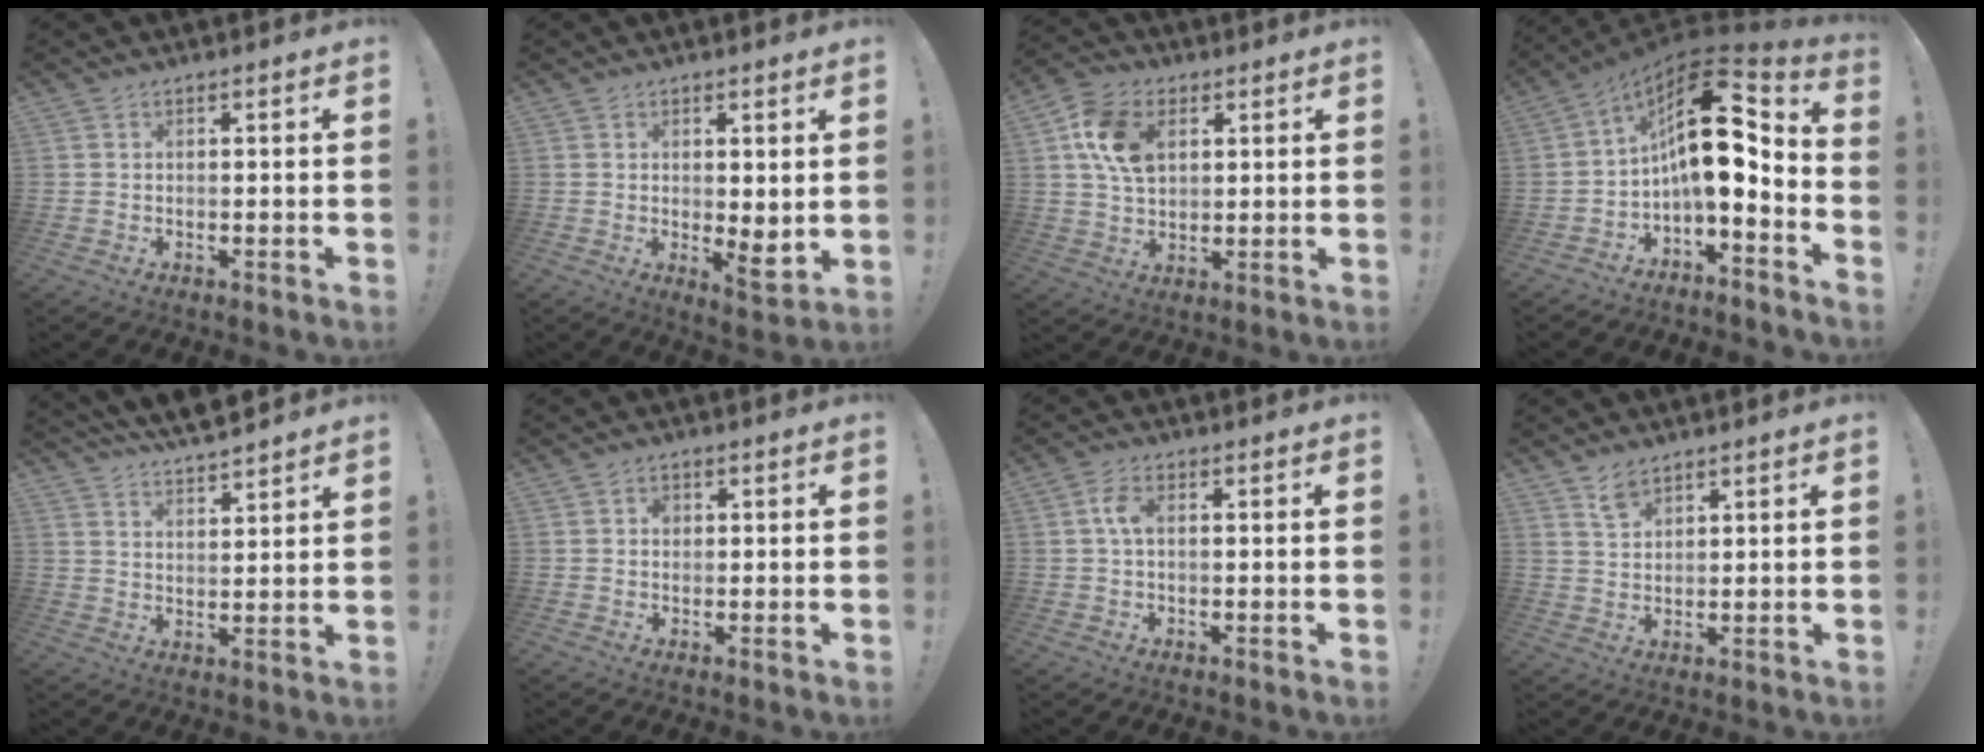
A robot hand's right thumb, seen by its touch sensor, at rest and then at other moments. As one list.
[{"total": 4.9, "force": [0.4, 2.1, 4.4], "torque": [-0.040, -0.020, 0.011]}, {"total": 13.3, "force": [4.3, 9.1, 8.7], "torque": [-0.151, 0.006, 0.084]}, {"total": 18.2, "force": [3.2, 8.0, 16.0], "torque": [-0.267, -0.015, 0.055]}, {"total": 6.9, "force": [6.4, 1.3, 2.0], "torque": [-0.046, -0.049, 0.117]}, {"total": 1.8, "force": [0.4, 1.5, 0.8], "torque": [0.000, -0.002, 0.004]}, {"total": 4.1, "force": [0.5, 2.1, 3.5], "torque": [-0.066, 0.004, 0.006]}, {"total": 4.2, "force": [3.4, 1.9, 1.4], "torque": [-0.018, -0.019, 0.064]}]